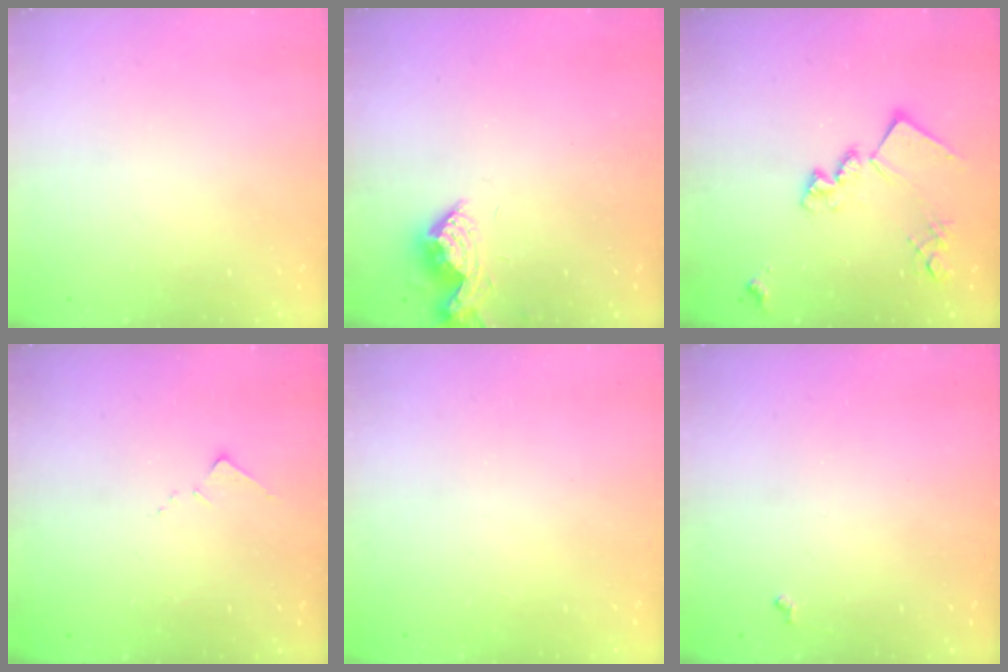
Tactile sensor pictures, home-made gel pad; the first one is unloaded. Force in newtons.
{"total": 9.7, "press": 9.7, "slide": 0.4}
{"total": 17.1, "press": 17.1, "slide": 1.1}
{"total": 6.8, "press": 6.8, "slide": 0.5}
{"total": 0.9, "press": 0.9, "slide": 0.3}
{"total": 3.0, "press": 3.0, "slide": 0.5}